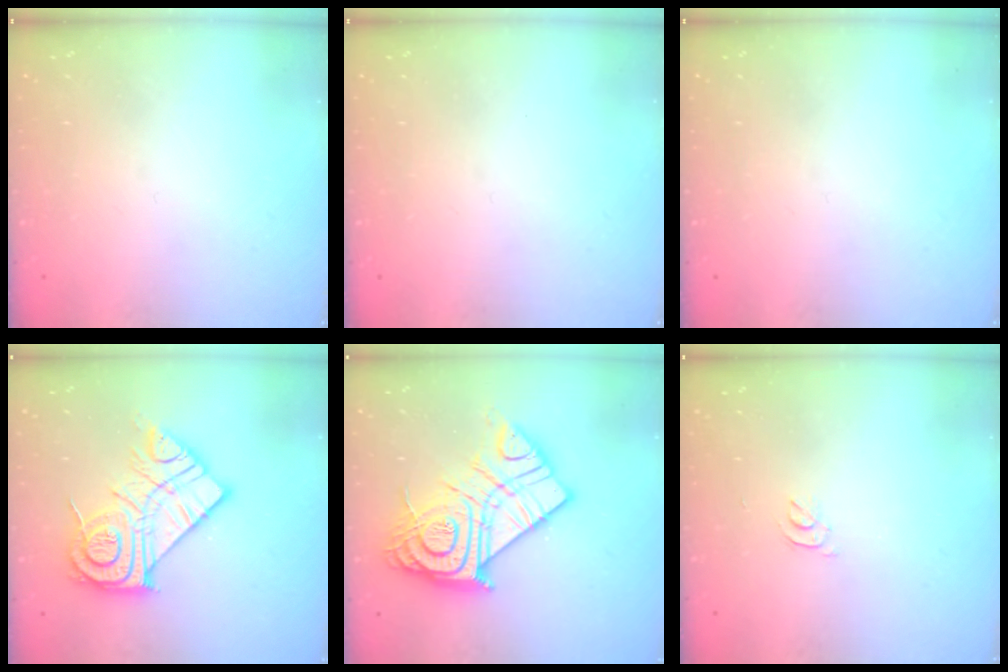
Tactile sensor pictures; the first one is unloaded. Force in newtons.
{"total": 0.0}
{"total": 0.0}
{"total": 17.8, "press": 17.8, "slide": 1.2}
{"total": 24.3, "press": 24.1, "slide": 2.4}
{"total": 2.9, "press": 2.9, "slide": 0.5}